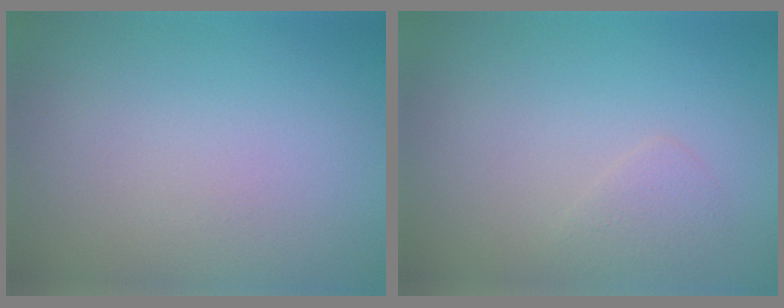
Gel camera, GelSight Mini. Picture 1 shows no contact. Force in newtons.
{"total": 1.1, "press": 1.1, "slide": 0.0}